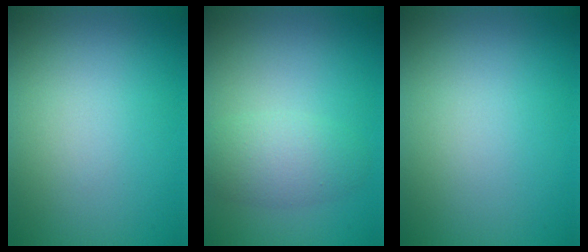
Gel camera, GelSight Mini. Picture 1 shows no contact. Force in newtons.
{"total": 3.4, "press": 3.4, "slide": 0.3}
{"total": 0.0}